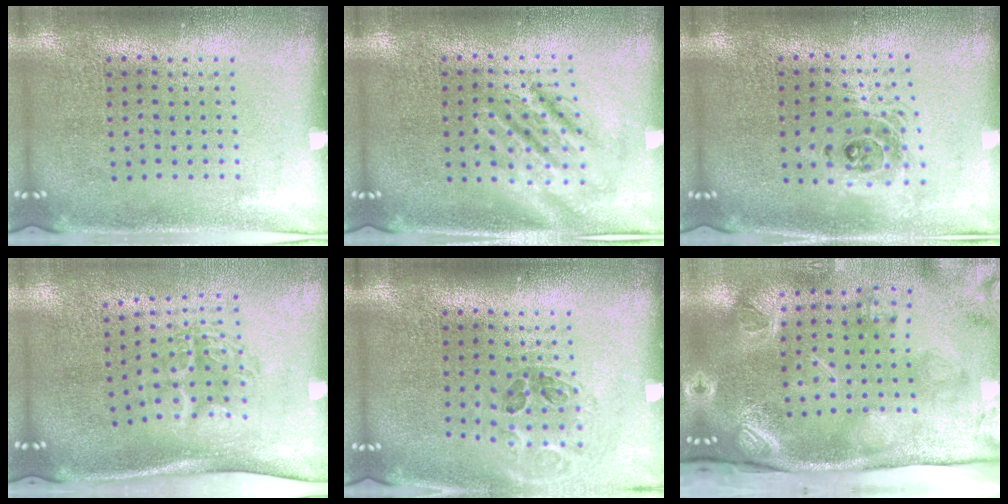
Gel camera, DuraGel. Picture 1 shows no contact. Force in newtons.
{"total": 2.6, "press": 2.6, "slide": 0.3}
{"total": 1.5, "press": 1.3, "slide": 0.9}
{"total": 1.8, "press": 1.2, "slide": 1.4}
{"total": 1.0, "press": 1.0, "slide": 0.1}
{"total": 4.6, "press": 3.2, "slide": 3.3}